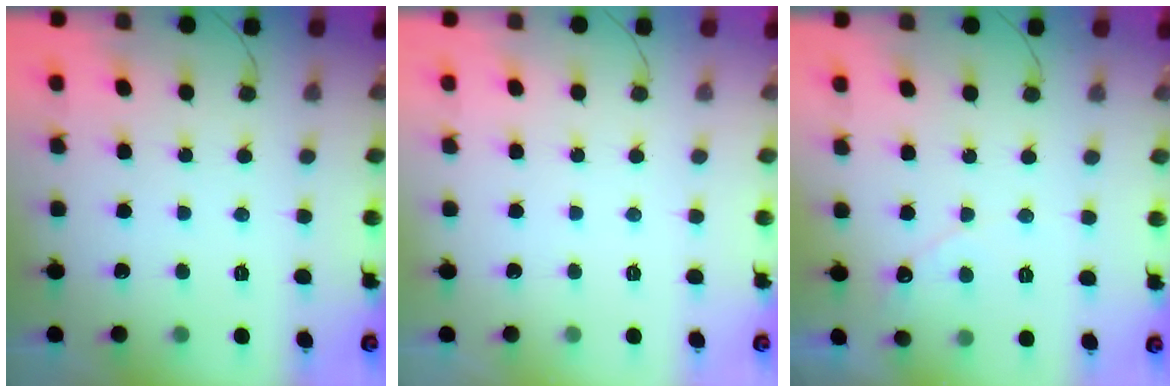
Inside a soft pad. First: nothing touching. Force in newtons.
{"total": 0.0}
{"total": 3.1, "press": 3.1, "slide": 0.2}